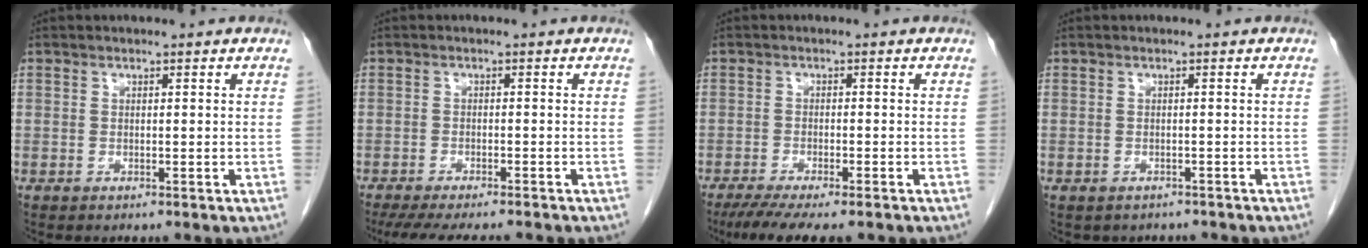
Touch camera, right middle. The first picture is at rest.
{"total": 11.3, "force": [-9.9, 2.0, 5.1], "torque": [-0.076, -0.013, -0.134]}
{"total": 8.5, "force": [-6.7, 1.3, 5.0], "torque": [-0.073, -0.016, -0.104]}
{"total": 3.3, "force": [-2.8, 1.8, 0.3], "torque": [-0.005, 0.006, -0.032]}